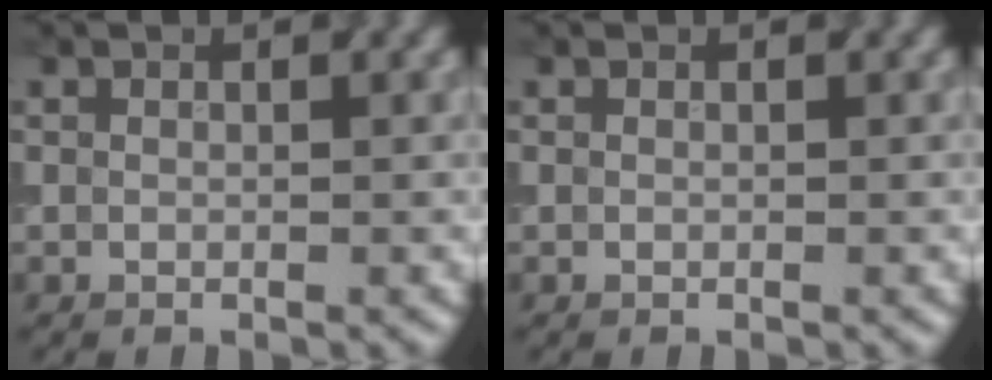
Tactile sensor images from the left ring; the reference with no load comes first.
{"total": 0.0}